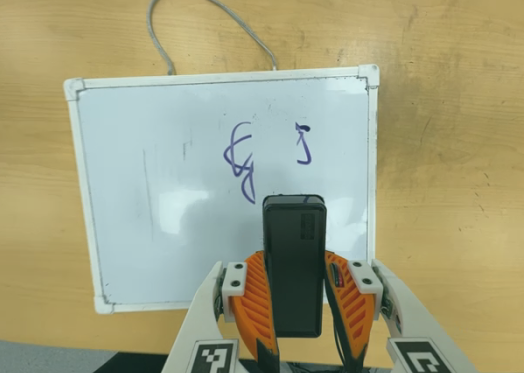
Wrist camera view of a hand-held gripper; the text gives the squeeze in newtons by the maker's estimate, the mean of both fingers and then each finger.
{"total": 6.9, "left": 5.2, "right": 8.5}